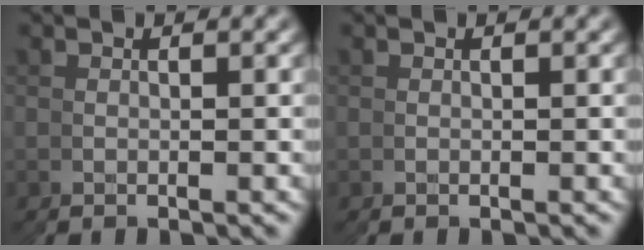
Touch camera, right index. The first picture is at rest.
{"total": 0.0}